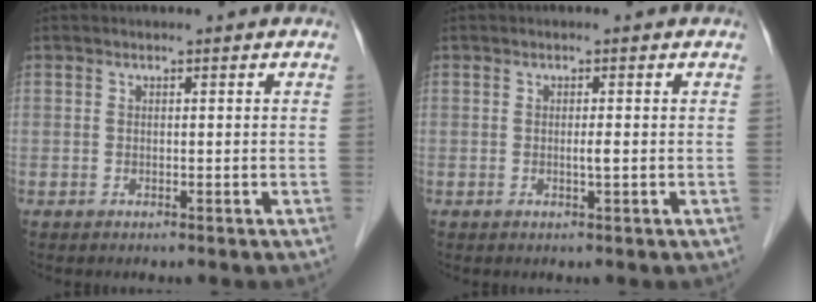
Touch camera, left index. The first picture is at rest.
{"total": 1.1, "force": [-0.1, -0.1, 1.1], "torque": [-0.023, -0.002, -0.002]}